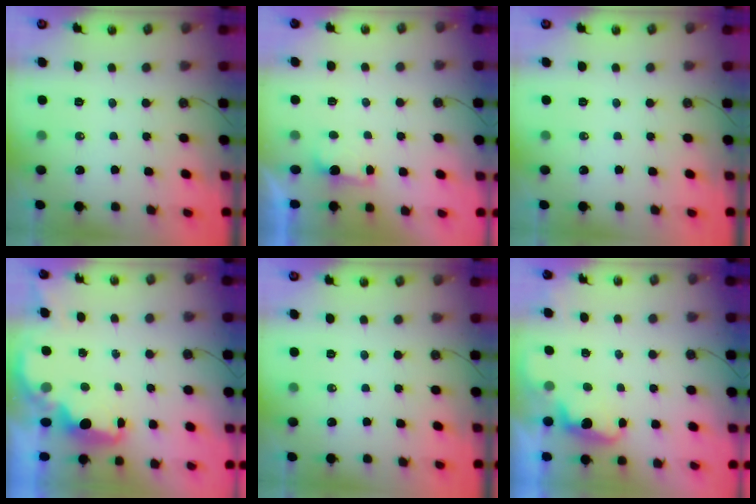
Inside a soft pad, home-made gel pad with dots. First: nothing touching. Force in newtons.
{"total": 2.3, "press": 2.1, "slide": 1.0}
{"total": 0.0}
{"total": 2.0, "press": 1.9, "slide": 0.6}
{"total": 0.0}
{"total": 1.4, "press": 1.2, "slide": 0.8}